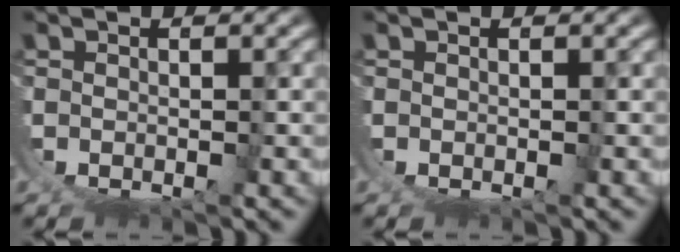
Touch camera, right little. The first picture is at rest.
{"total": 0.0}